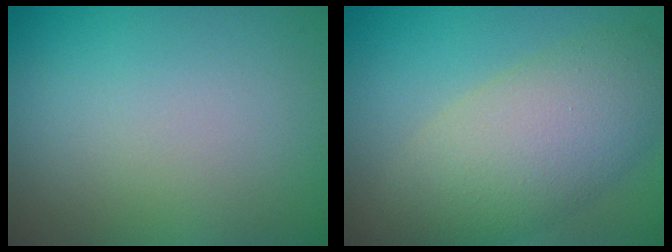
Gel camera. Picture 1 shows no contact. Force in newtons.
{"total": 7.7, "press": 7.7, "slide": 0.4}